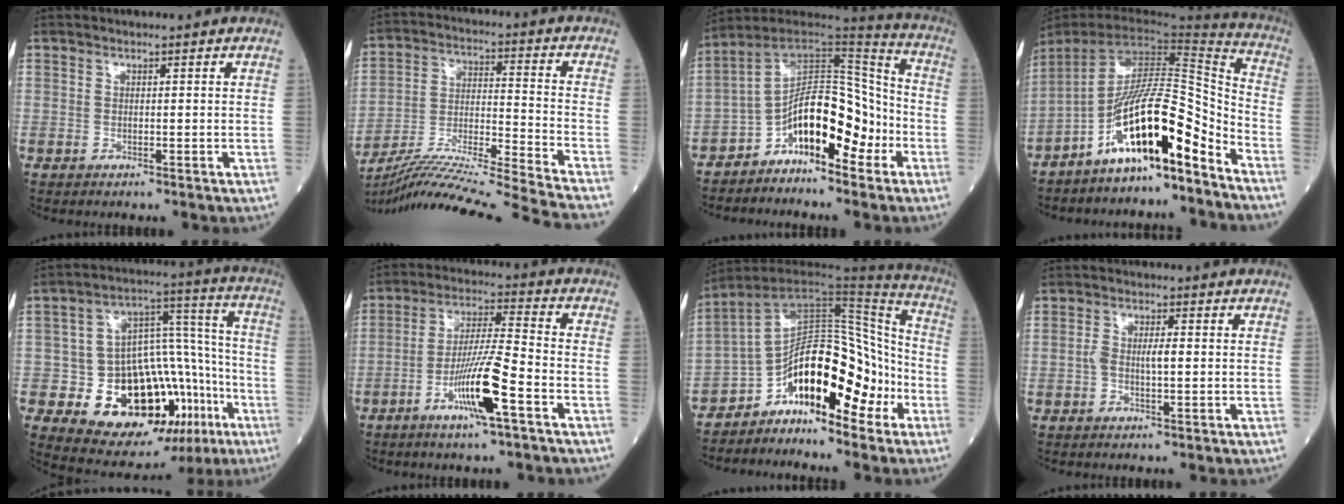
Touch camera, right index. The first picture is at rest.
{"total": 25.7, "force": [-23.1, -2.8, 10.8], "torque": [-0.165, -0.043, -0.361]}
{"total": 13.0, "force": [-5.6, 5.9, 10.2], "torque": [-0.169, 0.038, -0.093]}
{"total": 16.0, "force": [-9.9, 2.2, 12.4], "torque": [-0.211, 0.029, -0.171]}
{"total": 20.2, "force": [-8.7, 11.0, 14.6], "torque": [-0.194, 0.058, -0.116]}
{"total": 11.1, "force": [-5.0, 0.3, 9.9], "torque": [-0.188, -0.004, -0.094]}
{"total": 15.1, "force": [-7.5, 6.3, 11.5], "torque": [-0.169, 0.046, -0.121]}
{"total": 3.6, "force": [-0.1, 1.1, 3.4], "torque": [-0.070, 0.010, -0.001]}